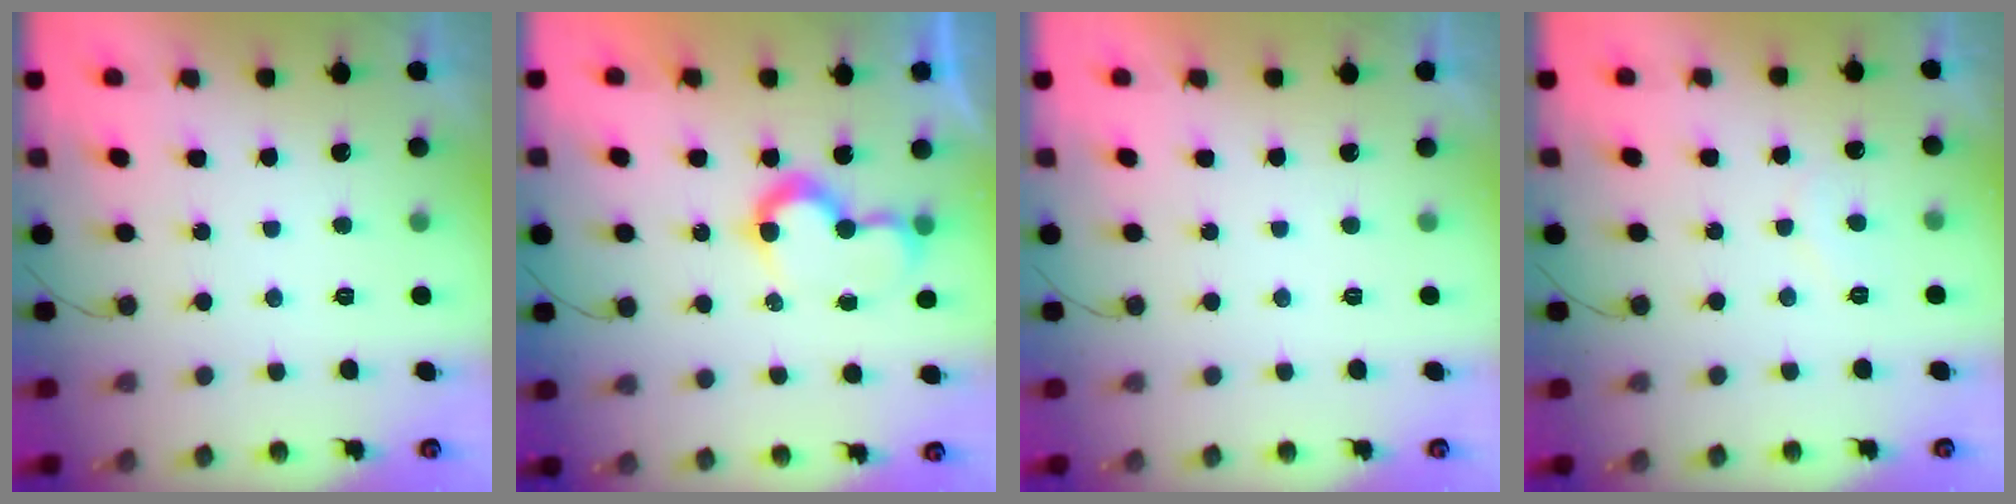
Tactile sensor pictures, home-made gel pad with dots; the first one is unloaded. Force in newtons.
{"total": 8.7, "press": 8.6, "slide": 0.1}
{"total": 1.9, "press": 1.9, "slide": 0.0}
{"total": 5.2, "press": 5.1, "slide": 0.4}